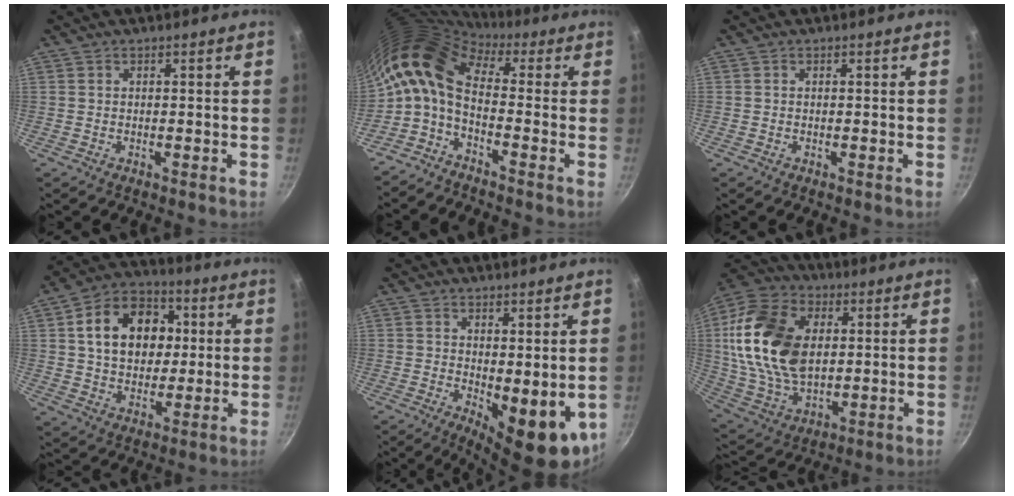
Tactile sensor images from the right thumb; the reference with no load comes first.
{"total": 12.3, "force": [0.6, 6.8, 10.2], "torque": [-0.206, 0.023, -0.008]}
{"total": 0.0}
{"total": 15.9, "force": [3.2, 11.9, 10.0], "torque": [-0.129, 0.016, 0.045]}
{"total": 9.9, "force": [0.3, 4.6, 8.8], "torque": [-0.097, -0.016, 0.016]}
{"total": 22.5, "force": [3.5, 14.8, 16.5], "torque": [-0.298, -0.003, 0.066]}